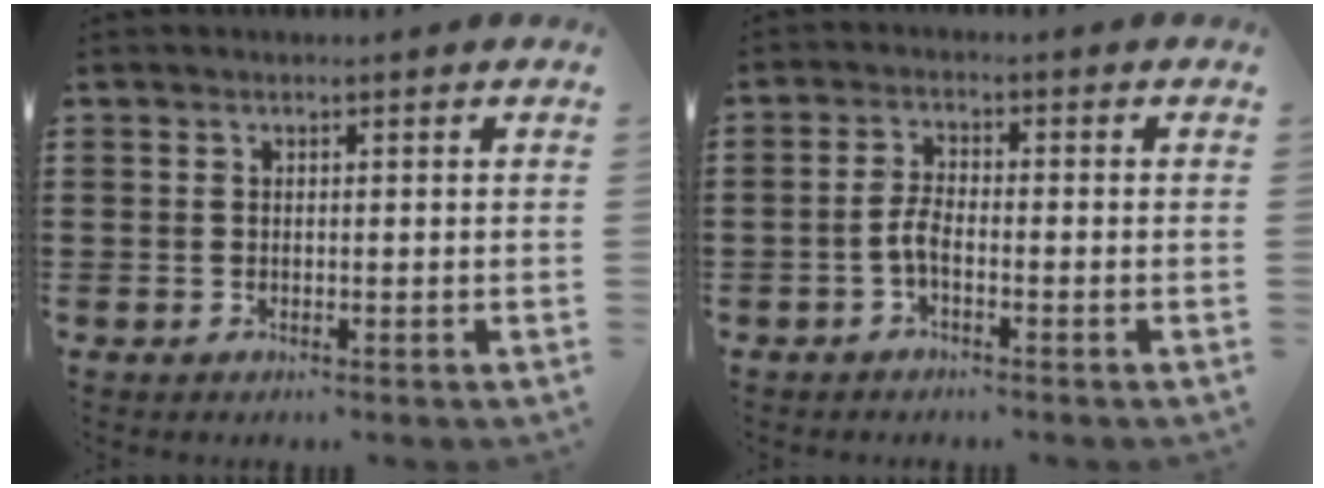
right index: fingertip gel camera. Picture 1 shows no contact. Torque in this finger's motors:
{"motor_torque": [0.44, -0.38, 0.19, 0.08]}